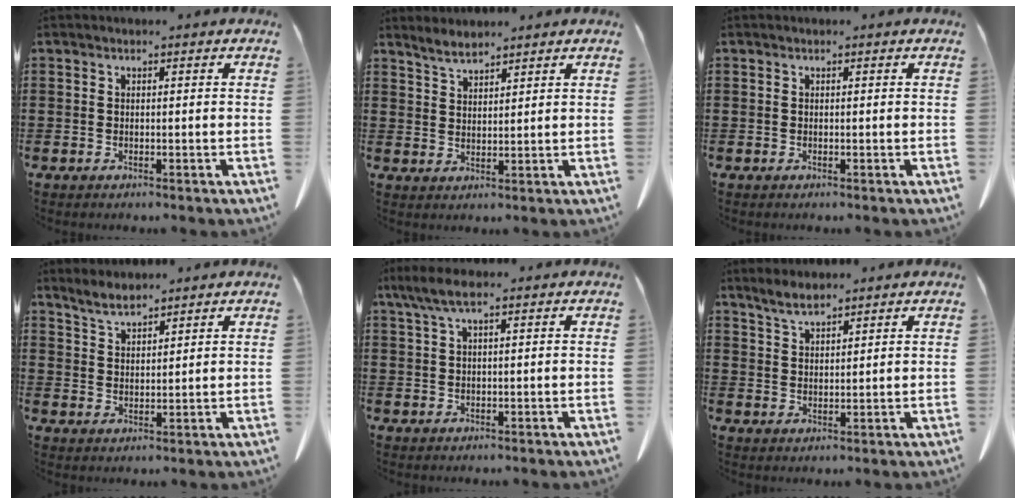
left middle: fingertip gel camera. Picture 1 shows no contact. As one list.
[{"total": 2.9, "force": [2.6, 0.6, 1.0], "torque": [-0.027, -0.003, 0.050]}, {"total": 0.0}, {"total": 3.5, "force": [3.2, 0.7, 1.2], "torque": [-0.033, -0.007, 0.060]}, {"total": 3.9, "force": [2.0, 0.9, 3.3], "torque": [-0.074, -0.001, 0.035]}, {"total": 3.4, "force": [2.9, 0.9, 1.6], "torque": [-0.038, -0.003, 0.054]}]